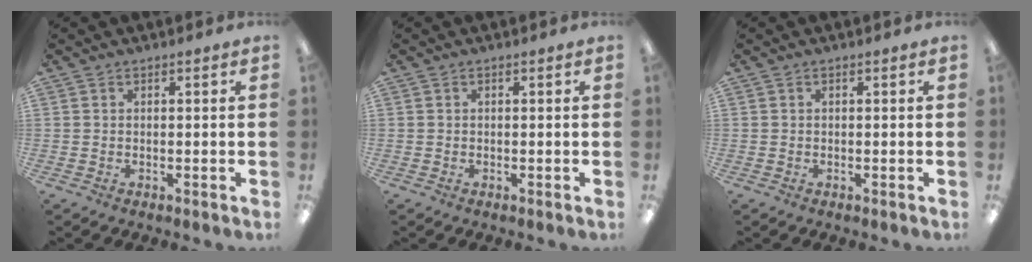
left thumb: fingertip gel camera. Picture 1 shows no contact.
{"total": 0.0}
{"total": 0.0}